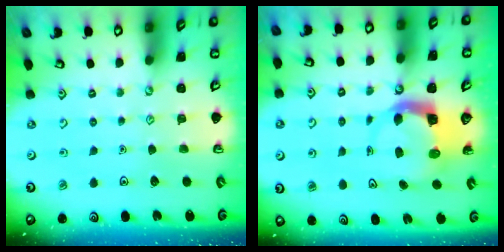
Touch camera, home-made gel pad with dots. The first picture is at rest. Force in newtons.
{"total": 5.5, "press": 5.5, "slide": 0.9}